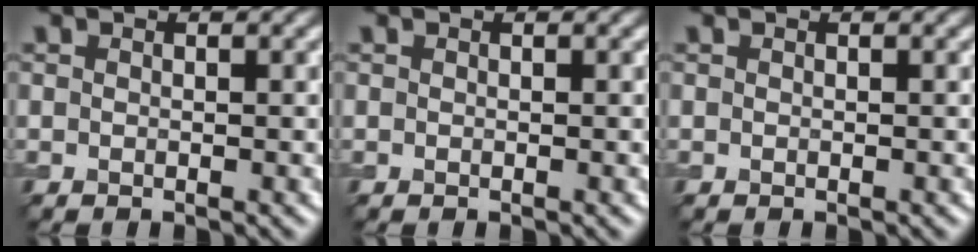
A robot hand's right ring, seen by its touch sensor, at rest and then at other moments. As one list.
[{"total": 0.0}, {"total": 0.0}]